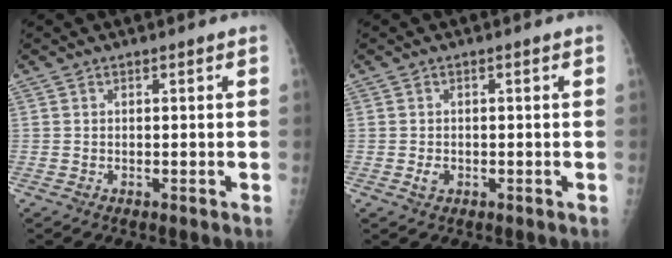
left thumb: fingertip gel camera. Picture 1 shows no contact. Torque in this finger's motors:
{"motor_torque": [-0.06, 0.02, 0.03, 0.00, 0.00]}